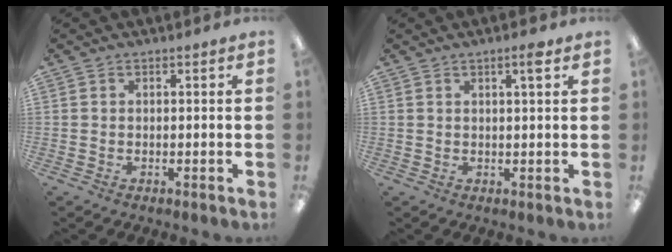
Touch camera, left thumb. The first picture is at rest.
{"total": 3.0, "force": [1.8, 0.3, 2.4], "torque": [-0.036, -0.004, 0.026]}